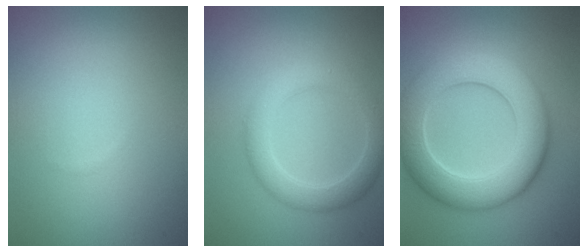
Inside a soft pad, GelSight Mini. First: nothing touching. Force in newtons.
{"total": 3.6, "press": 3.6, "slide": 0.3}
{"total": 8.8, "press": 8.8, "slide": 0.2}